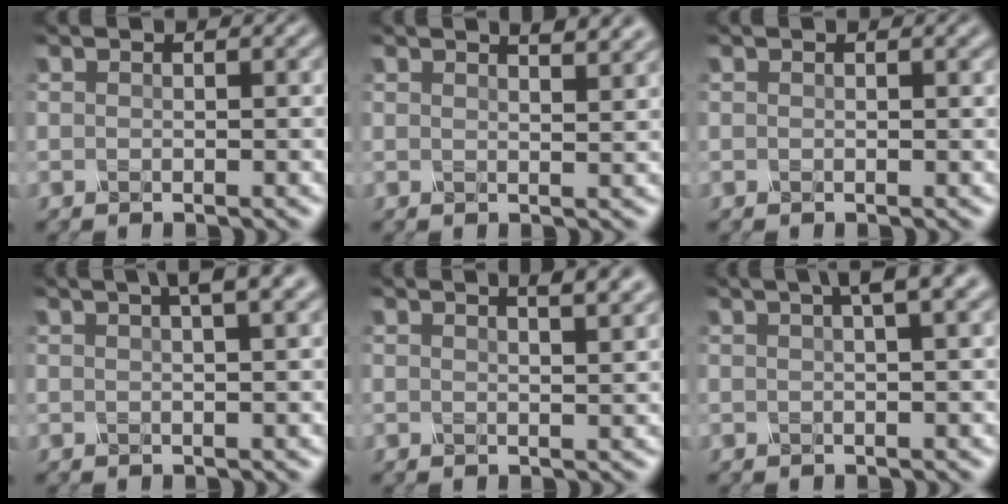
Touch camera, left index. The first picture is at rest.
{"total": 3.5, "force": [2.7, 1.1, 1.9], "torque": [-0.007, 0.016, 0.014]}
{"total": 0.7, "force": [0.5, 0.2, 0.5], "torque": [-0.009, 0.002, 0.006]}
{"total": 4.2, "force": [2.5, 1.0, 3.3], "torque": [-0.032, 0.014, 0.021]}
{"total": 4.6, "force": [3.0, 1.7, 3.1], "torque": [-0.012, 0.027, 0.009]}
{"total": 3.7, "force": [2.0, 0.6, 3.1], "torque": [-0.037, 0.013, 0.027]}